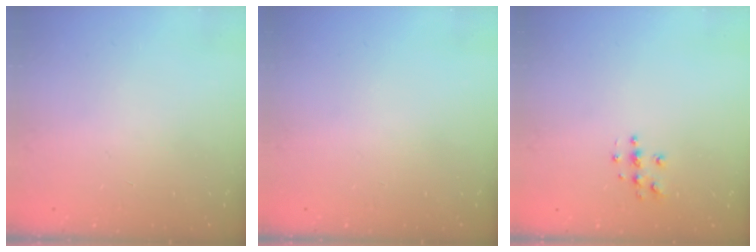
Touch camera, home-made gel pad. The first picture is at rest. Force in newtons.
{"total": 0.0}
{"total": 4.6, "press": 4.6, "slide": 0.2}